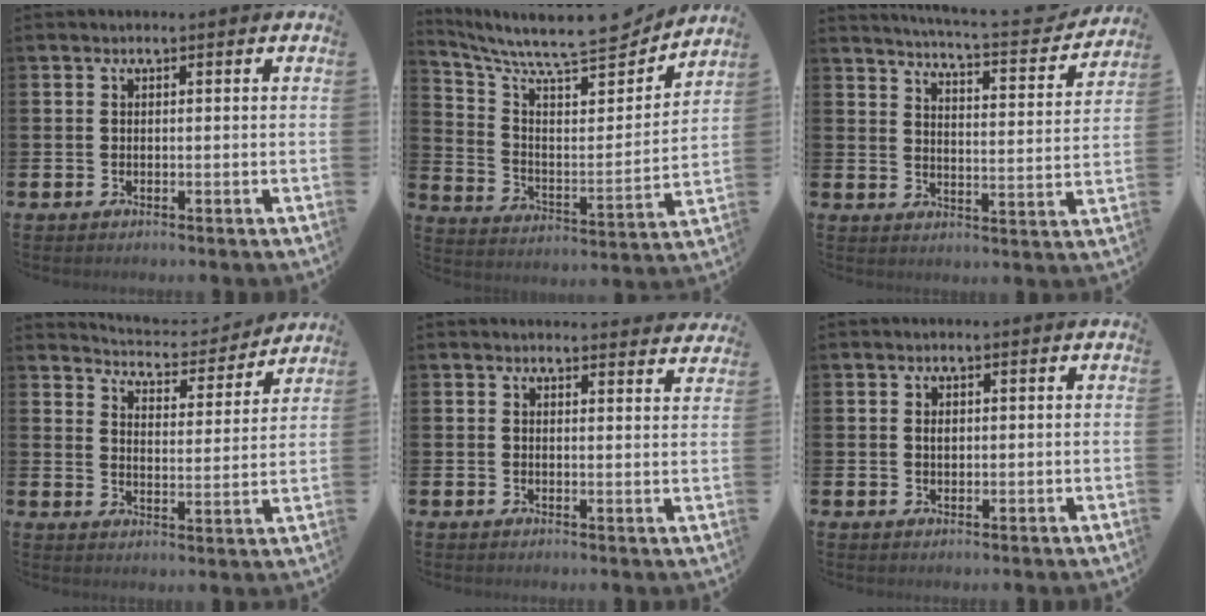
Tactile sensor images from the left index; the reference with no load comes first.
{"total": 9.9, "force": [8.9, 1.8, 3.9], "torque": [-0.106, -0.076, 0.148]}
{"total": 5.3, "force": [5.1, 0.0, 1.2], "torque": [-0.037, -0.048, 0.079]}
{"total": 5.2, "force": [5.0, 1.1, 0.2], "torque": [-0.030, -0.042, 0.084]}
{"total": 2.6, "force": [2.6, 0.2, -0.1], "torque": [0.009, -0.019, 0.045]}
{"total": 0.9, "force": [0.4, 0.6, 0.6], "torque": [-0.004, 0.001, 0.006]}